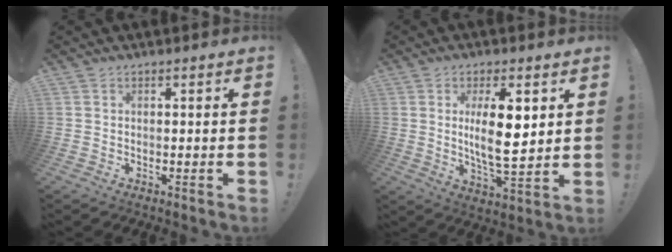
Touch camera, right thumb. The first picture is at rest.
{"total": 12.4, "force": [2.2, 3.9, 11.5], "torque": [-0.204, -0.017, 0.027]}